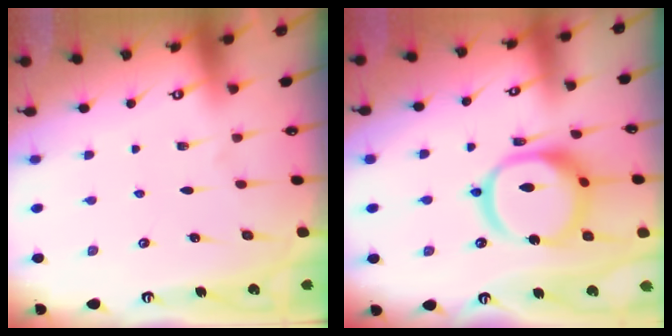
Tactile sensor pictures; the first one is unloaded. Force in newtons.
{"total": 17.3, "press": 17.2, "slide": 1.8}